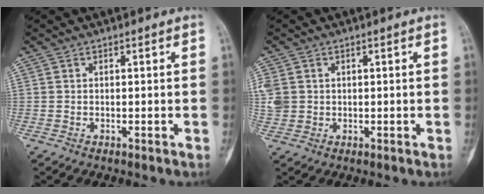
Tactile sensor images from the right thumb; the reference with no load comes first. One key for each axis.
{"total": 7.4, "fx": 1.3, "fy": 6.4, "fz": 3.6, "tx": -0.108, "ty": 0.010, "tz": 0.036}